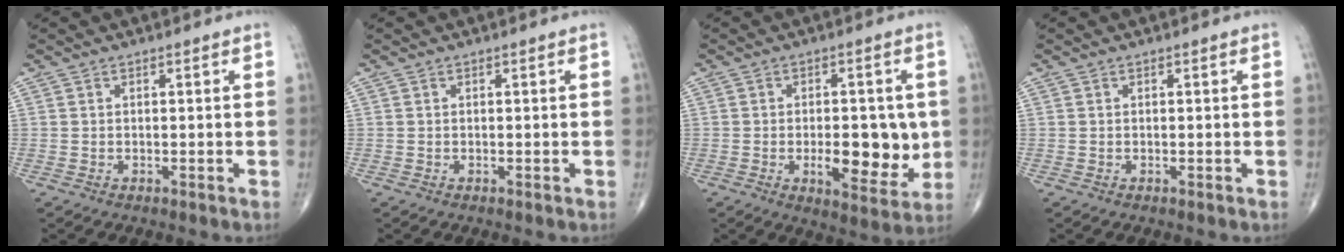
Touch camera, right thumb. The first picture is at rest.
{"total": 0.0}
{"total": 11.7, "force": [-1.3, 5.3, 10.3], "torque": [-0.117, -0.013, -0.010]}
{"total": 0.0}